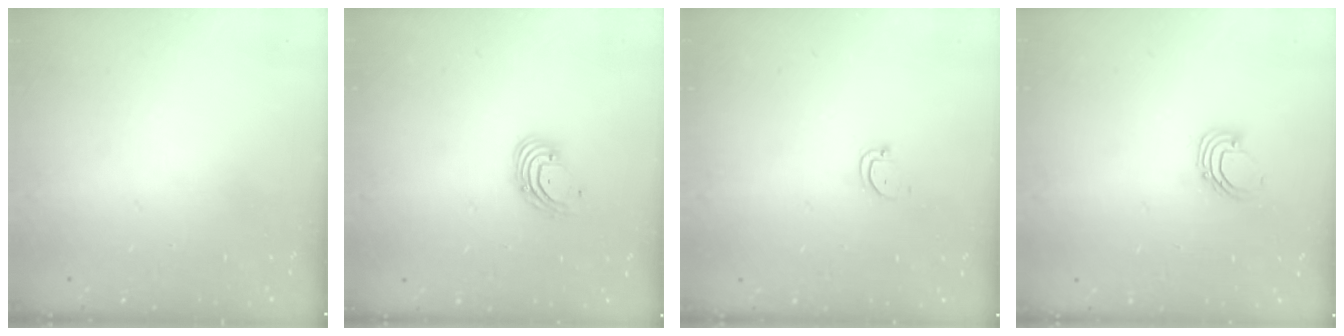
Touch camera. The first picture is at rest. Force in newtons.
{"total": 3.9, "press": 3.9, "slide": 0.6}
{"total": 2.9, "press": 2.9, "slide": 0.2}
{"total": 2.6, "press": 2.6, "slide": 0.2}